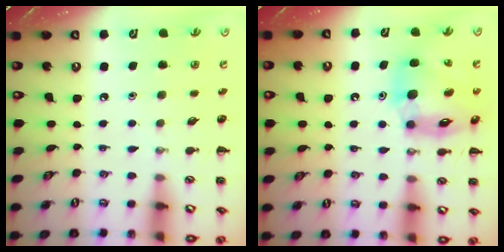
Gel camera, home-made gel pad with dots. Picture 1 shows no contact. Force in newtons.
{"total": 13.2, "press": 12.8, "slide": 3.2}